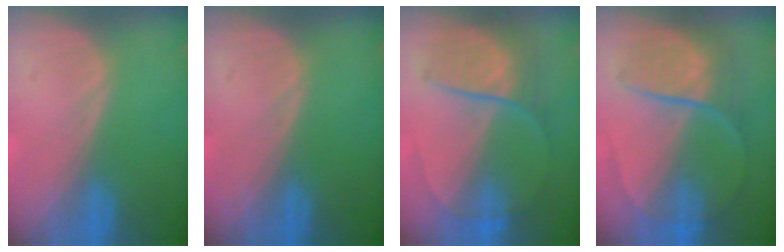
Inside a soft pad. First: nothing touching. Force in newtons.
{"total": 0.0}
{"total": 6.8, "press": 6.6, "slide": 1.6}
{"total": 7.9, "press": 7.2, "slide": 3.2}